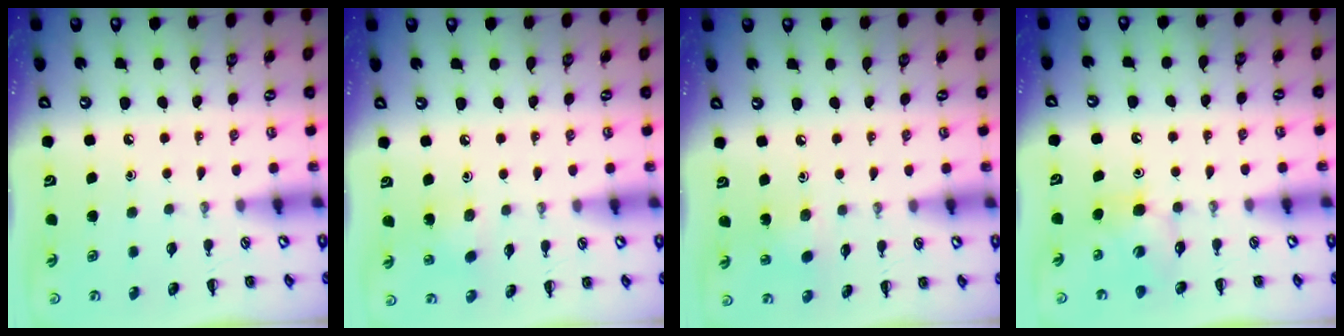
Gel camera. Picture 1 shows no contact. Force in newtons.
{"total": 3.5, "press": 3.4, "slide": 0.8}
{"total": 3.2, "press": 3.1, "slide": 0.9}
{"total": 5.9, "press": 5.7, "slide": 1.3}